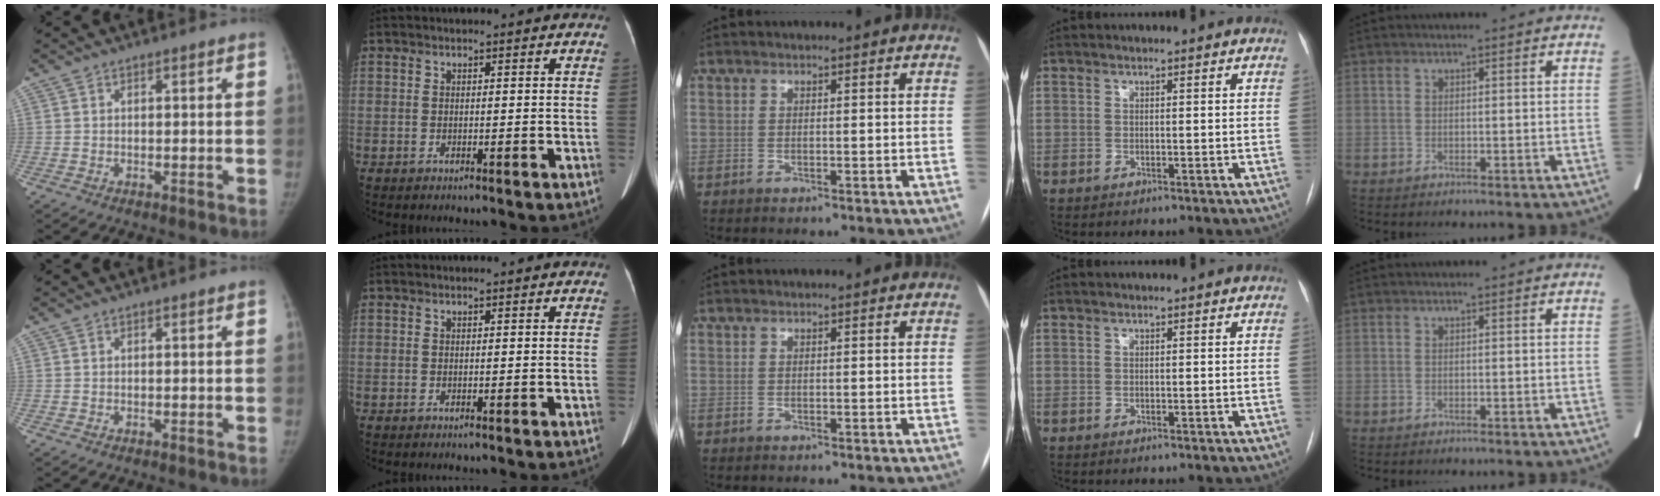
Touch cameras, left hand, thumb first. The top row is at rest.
{}